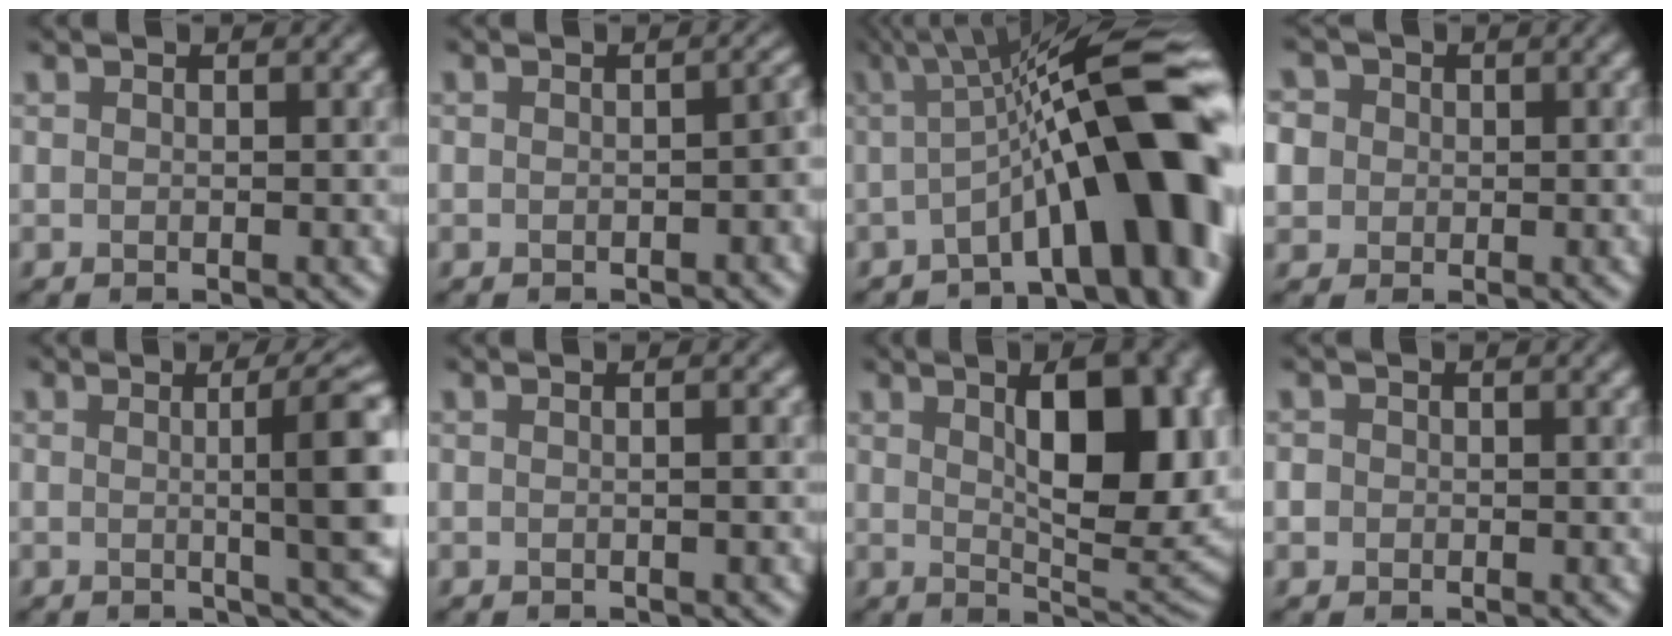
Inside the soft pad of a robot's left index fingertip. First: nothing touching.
{"total": 1.9, "force": [-0.6, 0.9, 1.5], "torque": [-0.019, 0.005, -0.009]}
{"total": 14.0, "force": [-1.9, 3.6, 13.4], "torque": [-0.161, 0.031, -0.032]}
{"total": 6.4, "force": [1.9, 5.5, 2.7], "torque": [-0.056, 0.028, 0.007]}
{"total": 7.7, "force": [0.4, 1.5, 7.6], "torque": [-0.093, 0.003, 0.007]}
{"total": 1.6, "force": [0.1, 0.7, 1.4], "torque": [-0.007, -0.001, -0.009]}
{"total": 11.6, "force": [2.6, 4.5, 10.4], "torque": [-0.137, 0.002, 0.044]}
{"total": 0.9, "force": [-0.1, 0.9, 0.2], "torque": [0.002, -0.003, -0.005]}